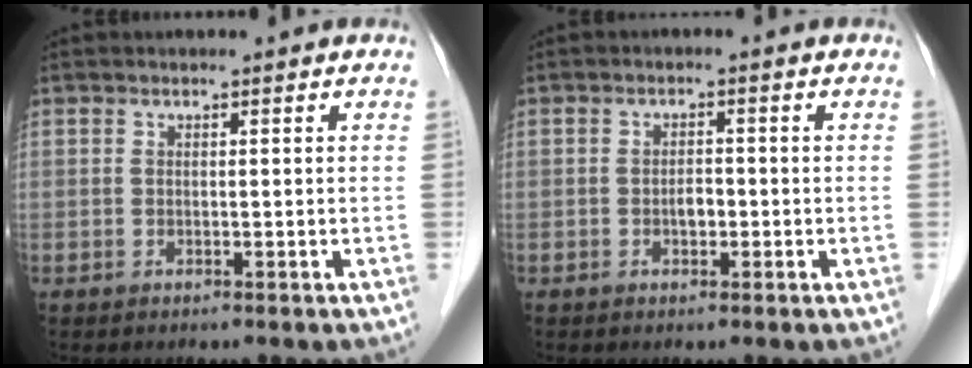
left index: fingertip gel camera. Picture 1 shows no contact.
{"total": 1.8, "force": [-0.6, 1.0, 1.4], "torque": [-0.022, 0.004, -0.009]}